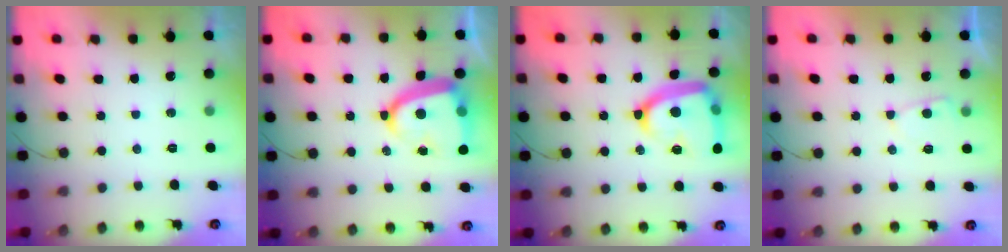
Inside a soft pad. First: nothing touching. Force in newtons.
{"total": 15.7, "press": 15.6, "slide": 1.5}
{"total": 18.8, "press": 18.8, "slide": 1.1}
{"total": 4.0, "press": 4.0, "slide": 0.5}